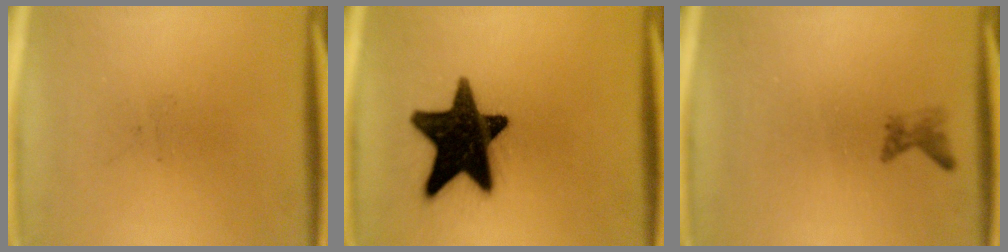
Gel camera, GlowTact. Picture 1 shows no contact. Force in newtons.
{"total": 18.3}
{"total": 1.2}